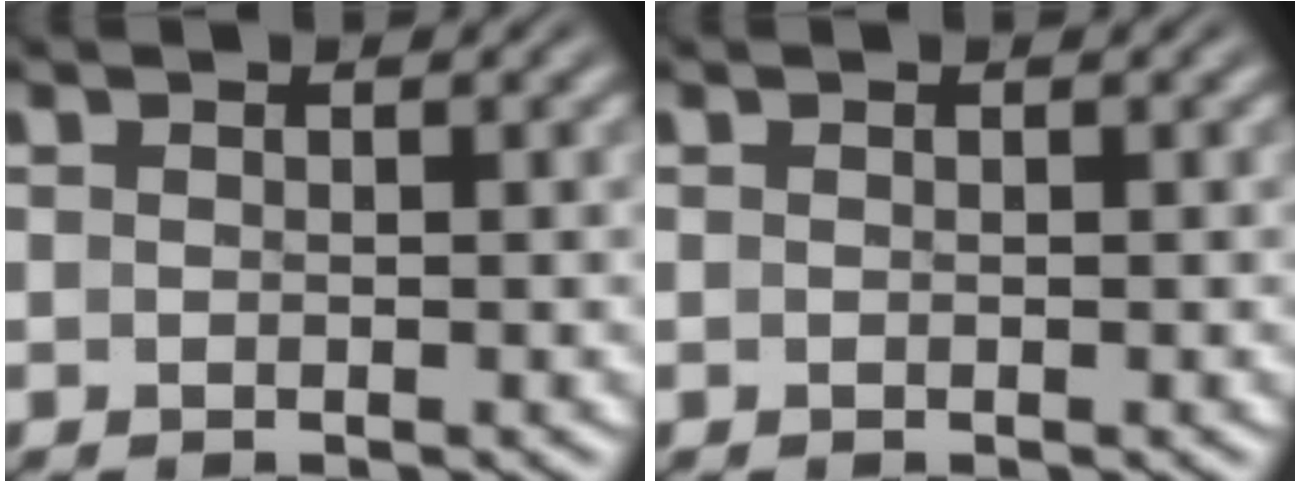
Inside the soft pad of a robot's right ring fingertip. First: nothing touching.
{"total": 0.0}